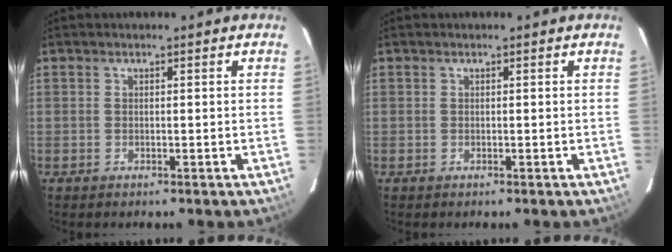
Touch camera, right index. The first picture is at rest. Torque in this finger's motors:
{"motor_torque": [0.00, 0.00, 0.03, 0.00]}